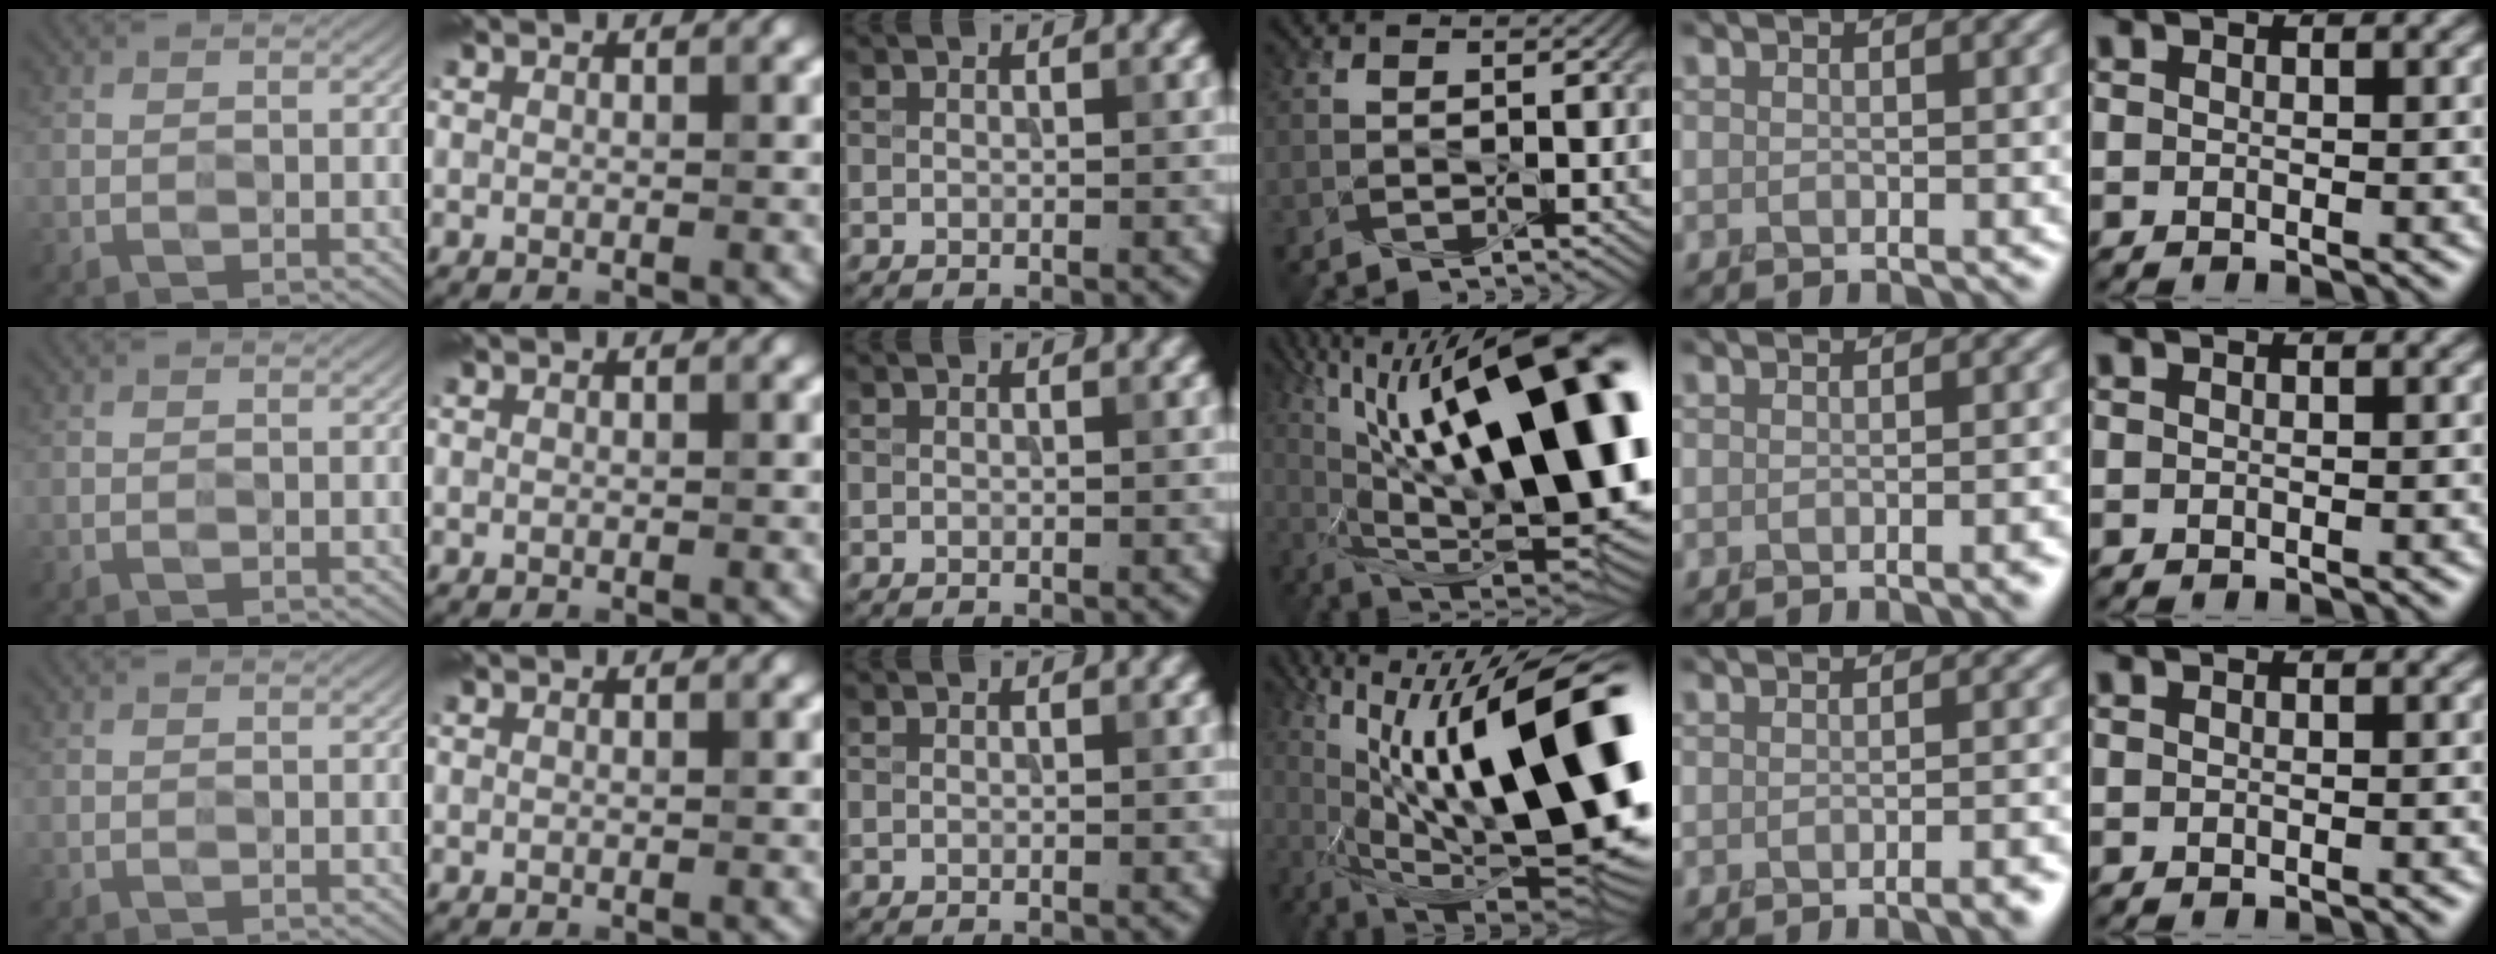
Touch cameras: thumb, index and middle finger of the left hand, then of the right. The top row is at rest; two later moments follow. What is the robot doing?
{"motion": "press", "object": "syringe"}